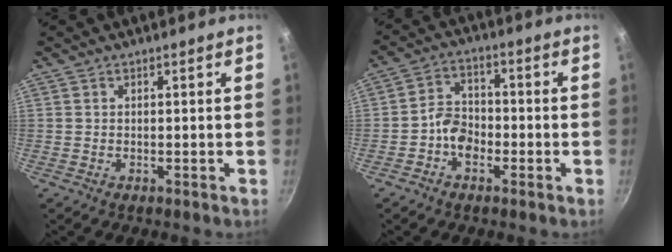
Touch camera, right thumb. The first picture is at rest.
{"total": 5.6, "force": [-2.3, 4.0, 3.1], "torque": [-0.033, 0.028, -0.048]}